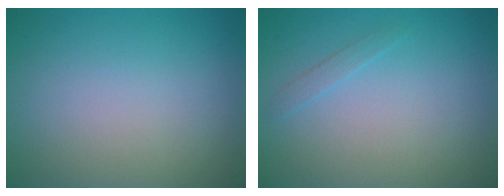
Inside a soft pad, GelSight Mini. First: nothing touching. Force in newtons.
{"total": 0.7, "press": 0.7, "slide": 0.0}